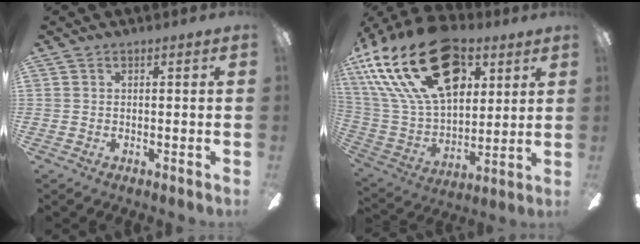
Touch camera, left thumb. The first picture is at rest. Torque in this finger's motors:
{"motor_torque": [2.06, 2.95, 1.43, -1.34, 0.90]}